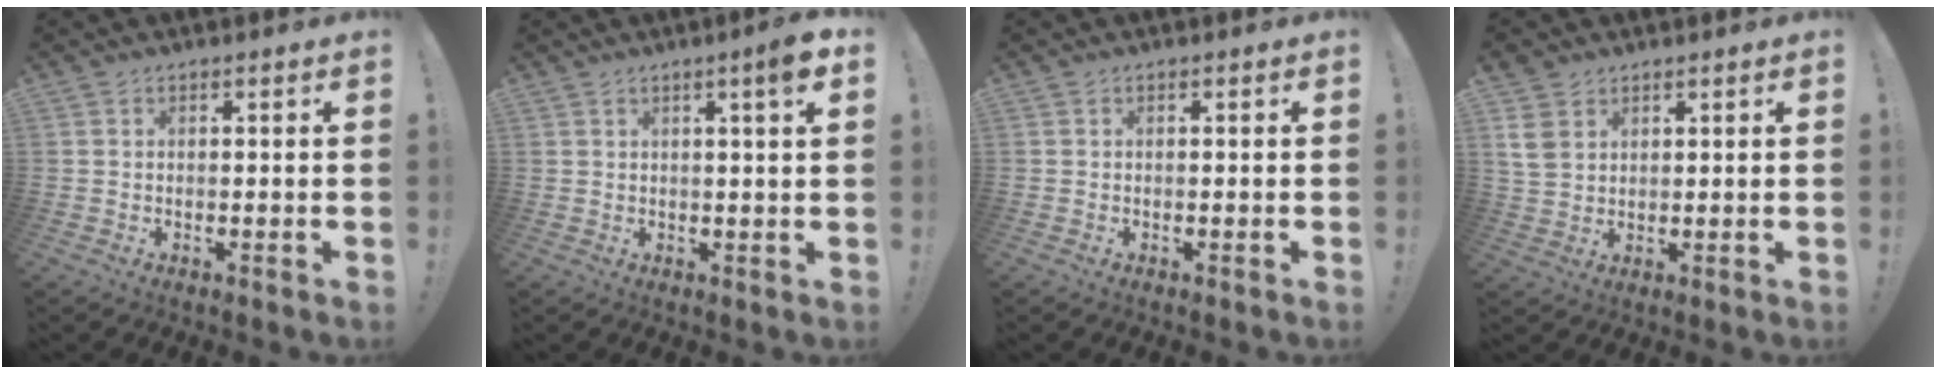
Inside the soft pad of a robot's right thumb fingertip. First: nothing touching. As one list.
[{"total": 4.7, "force": [2.3, -0.3, 4.1], "torque": [-0.055, -0.013, 0.030]}, {"total": 0.0}, {"total": 6.8, "force": [3.2, 4.7, 3.6], "torque": [-0.080, -0.006, 0.063]}]